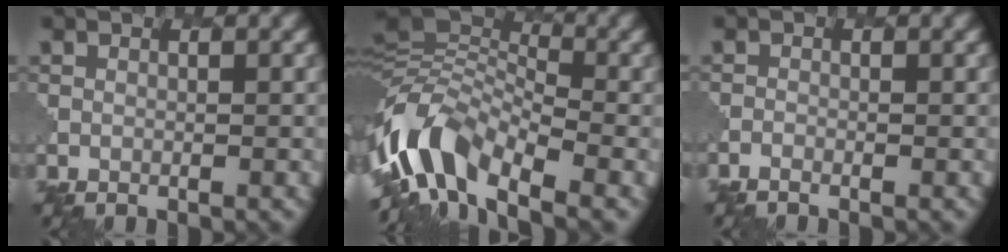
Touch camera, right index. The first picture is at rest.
{"total": 9.5, "force": [-4.6, 4.8, 6.8], "torque": [-0.123, 0.003, -0.103]}
{"total": 0.9, "force": [-0.8, 0.2, 0.1], "torque": [-0.002, -0.006, -0.020]}